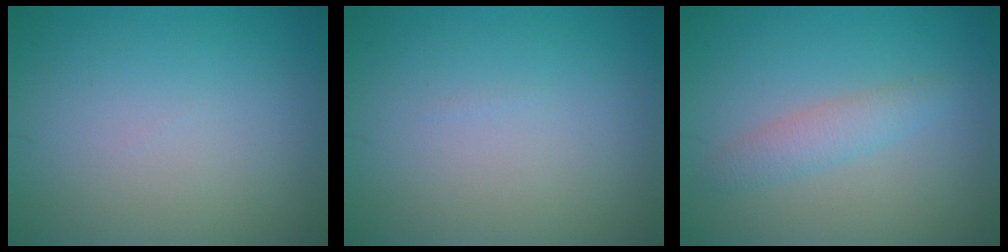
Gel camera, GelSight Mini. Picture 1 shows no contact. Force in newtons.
{"total": 0.0}
{"total": 2.1, "press": 2.1, "slide": 0.1}